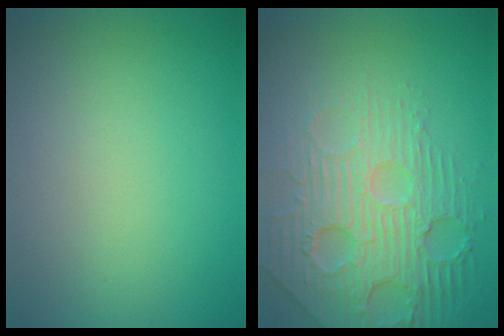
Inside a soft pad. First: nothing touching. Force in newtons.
{"total": 6.5, "press": 5.1, "slide": 4.1}